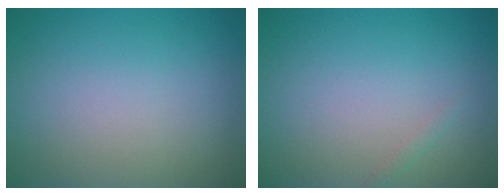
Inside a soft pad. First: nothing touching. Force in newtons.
{"total": 0.6, "press": 0.6, "slide": 0.0}